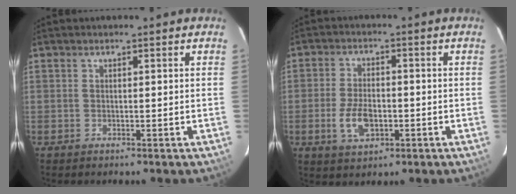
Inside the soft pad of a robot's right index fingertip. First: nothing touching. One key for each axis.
{"total": 7.0, "fx": -2.0, "fy": 4.0, "fz": 5.4, "tx": -0.114, "ty": -0.005, "tz": -0.031}